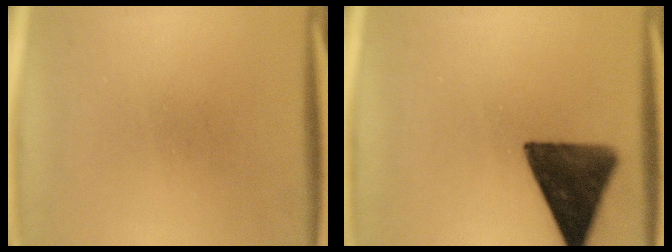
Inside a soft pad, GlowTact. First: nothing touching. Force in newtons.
{"total": 13.2}